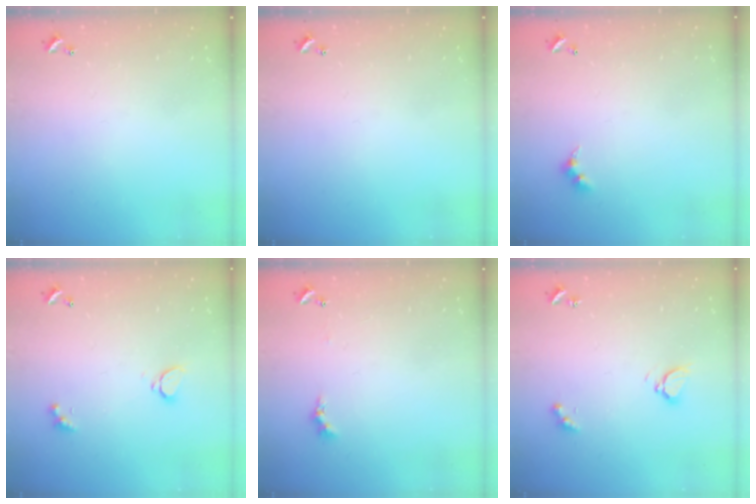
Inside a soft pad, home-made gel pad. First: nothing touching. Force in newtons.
{"total": 0.0}
{"total": 3.0, "press": 2.9, "slide": 0.5}
{"total": 1.7, "press": 1.7, "slide": 0.3}
{"total": 0.6, "press": 0.4, "slide": 0.5}
{"total": 3.2, "press": 3.2, "slide": 0.4}